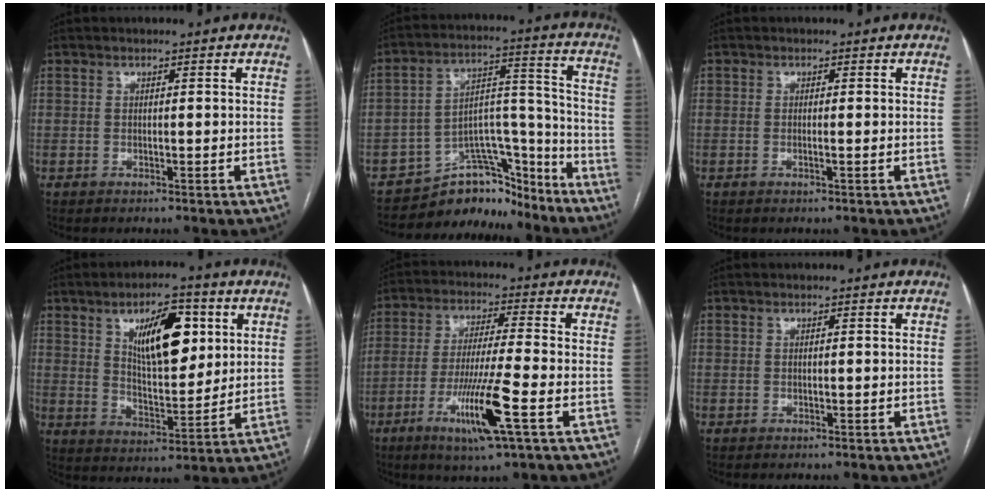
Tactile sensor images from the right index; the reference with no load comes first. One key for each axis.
{"total": 12.1, "fx": -10.9, "fy": 4.8, "fz": 2.5, "tx": -0.020, "ty": 0.073, "tz": -0.176}
{"total": 0.6, "fx": -0.1, "fy": 0.1, "fz": 0.6, "tx": -0.010, "ty": 0.000, "tz": -0.001}
{"total": 12.5, "fx": 4.7, "fy": 4.6, "fz": 10.6, "tx": -0.171, "ty": 0.007, "tz": 0.083}
{"total": 11.6, "fx": -4.7, "fy": -0.2, "fz": 10.6, "tx": -0.205, "ty": -0.019, "tz": -0.086}
{"total": 0.0}